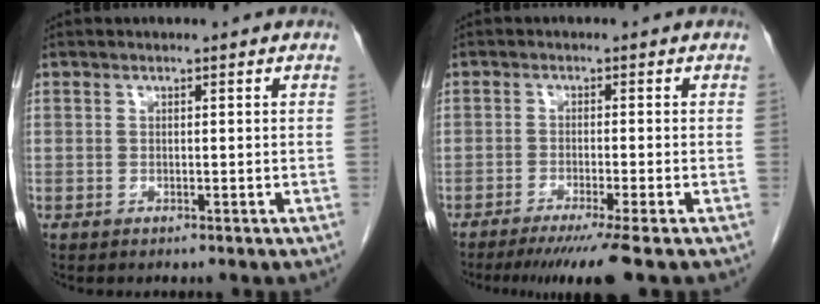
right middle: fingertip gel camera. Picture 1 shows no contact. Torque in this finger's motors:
{"motor_torque": [0.63, -0.43, 0.12, 0.03]}